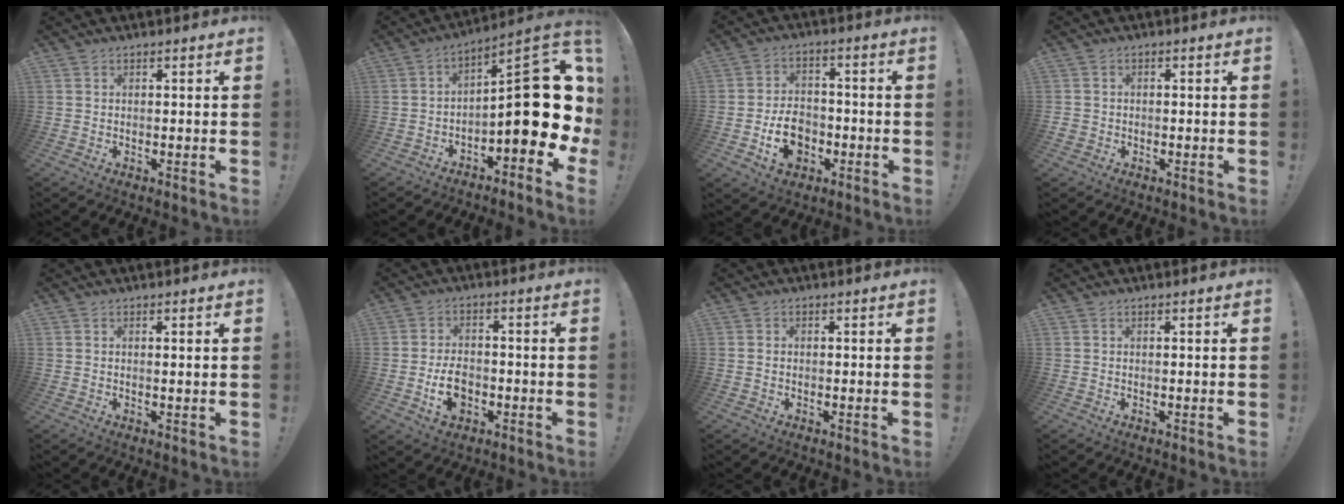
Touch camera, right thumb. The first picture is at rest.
{"total": 19.2, "force": [-1.9, 6.7, 17.9], "torque": [-0.239, 0.009, -0.026]}
{"total": 10.6, "force": [-3.6, 7.9, 6.1], "torque": [-0.089, 0.020, -0.062]}
{"total": 1.9, "force": [-0.8, 1.5, 0.7], "torque": [-0.010, 0.005, -0.015]}
{"total": 1.0, "force": [0.5, -0.2, 0.8], "torque": [0.000, -0.007, 0.004]}
{"total": 7.9, "force": [-2.5, 5.5, 5.1], "torque": [-0.076, 0.007, -0.043]}
{"total": 0.7, "force": [-0.2, 0.6, 0.2], "torque": [-0.003, 0.002, -0.003]}
{"total": 0.0}